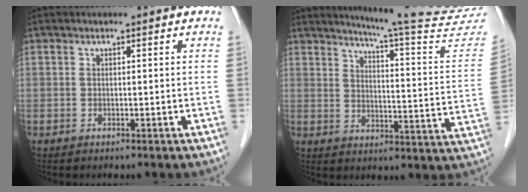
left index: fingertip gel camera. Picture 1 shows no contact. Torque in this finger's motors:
{"motor_torque": [0.14, -0.79, 0.03, 0.02]}